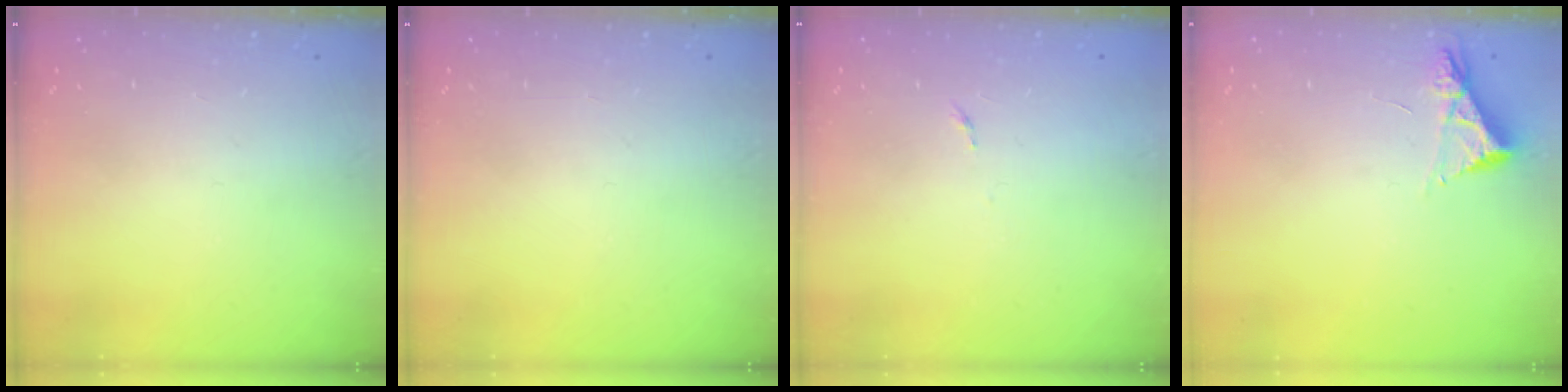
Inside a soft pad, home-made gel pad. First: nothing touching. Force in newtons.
{"total": 0.0}
{"total": 2.6, "press": 2.6, "slide": 0.4}
{"total": 4.5, "press": 4.4, "slide": 0.5}